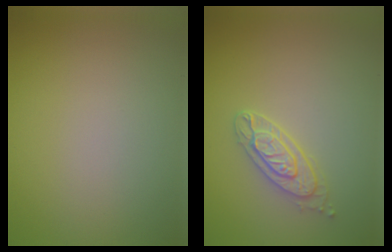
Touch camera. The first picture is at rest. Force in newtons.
{"total": 2.6, "press": 2.4, "slide": 1.1}